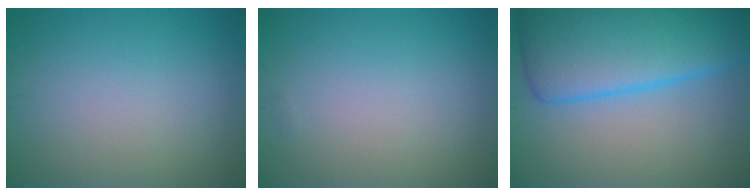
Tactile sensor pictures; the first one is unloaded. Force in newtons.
{"total": 0.0}
{"total": 11.0, "press": 10.9, "slide": 0.4}